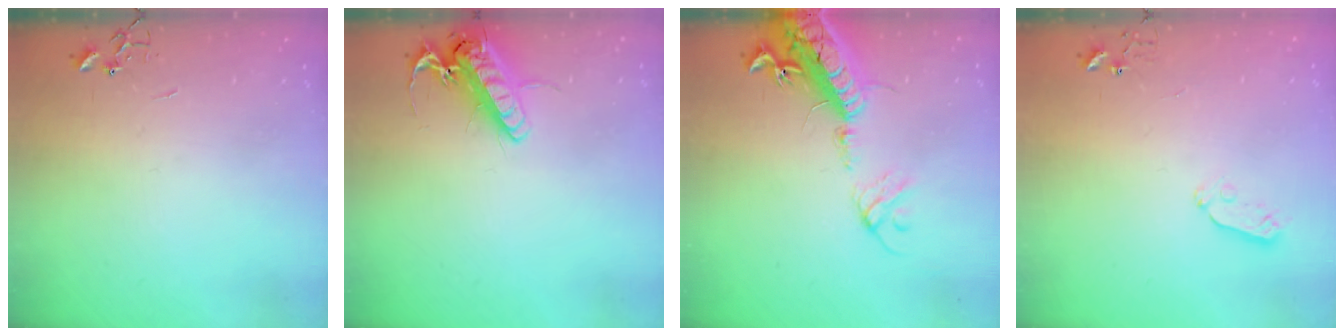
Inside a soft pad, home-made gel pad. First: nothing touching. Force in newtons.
{"total": 14.6, "press": 14.4, "slide": 2.6}
{"total": 22.7, "press": 22.1, "slide": 4.9}
{"total": 3.9, "press": 3.8, "slide": 0.6}